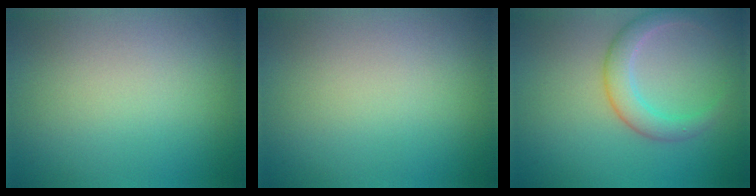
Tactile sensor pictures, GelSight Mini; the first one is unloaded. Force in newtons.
{"total": 0.0}
{"total": 3.1, "press": 3.1, "slide": 0.1}